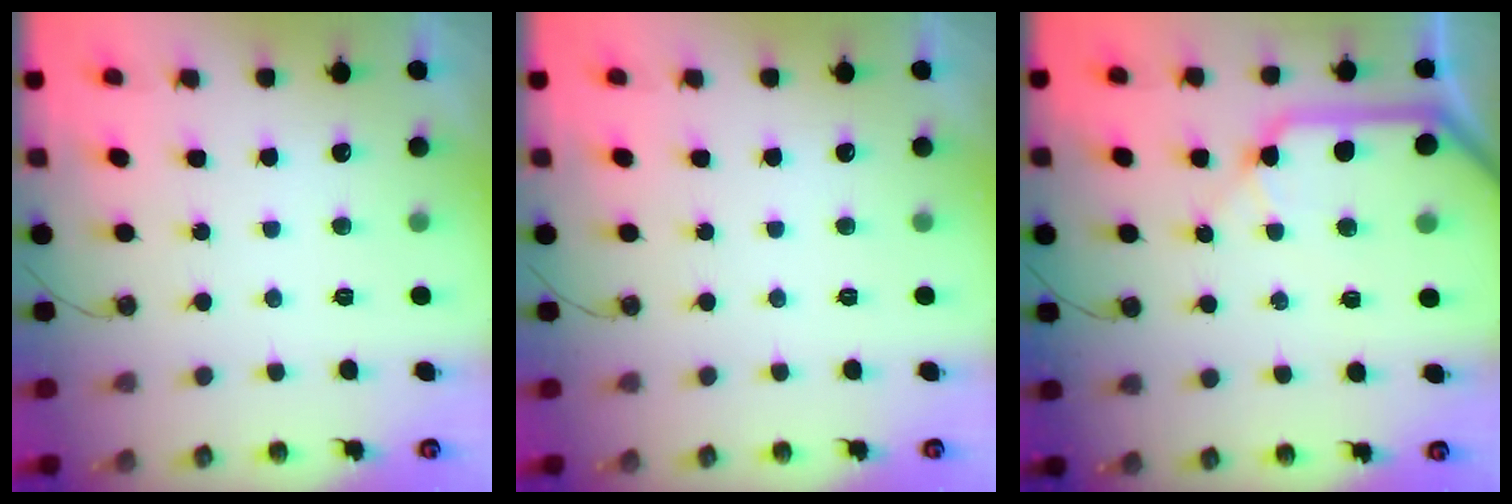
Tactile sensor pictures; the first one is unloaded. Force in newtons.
{"total": 0.0}
{"total": 12.5, "press": 12.3, "slide": 1.8}